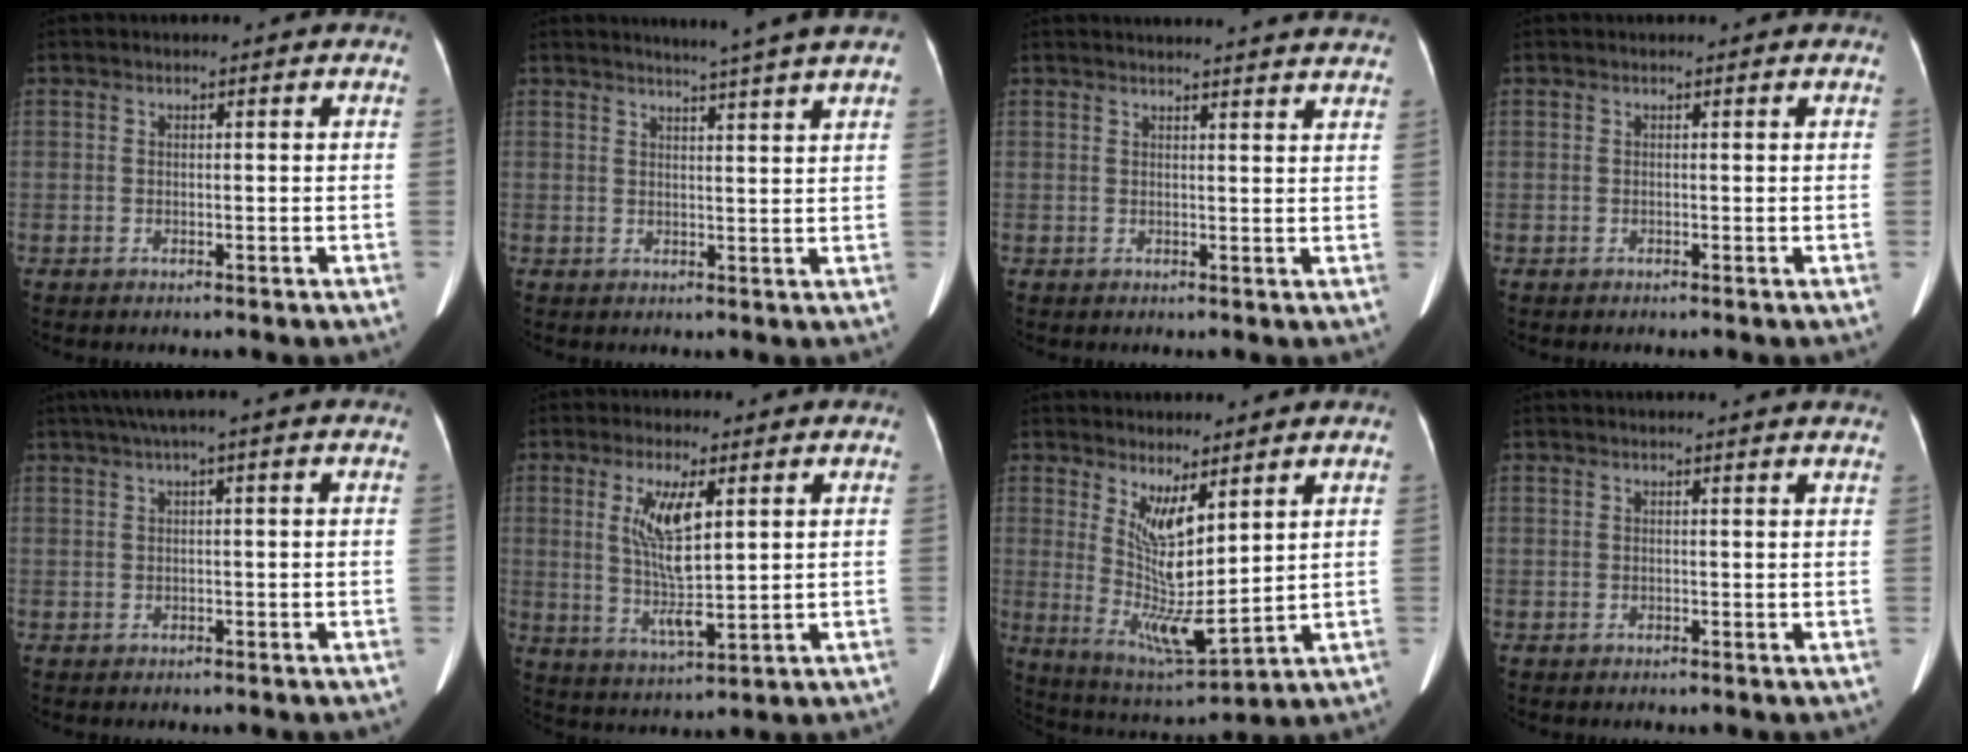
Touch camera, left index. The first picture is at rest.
{"total": 6.0, "force": [5.2, -0.9, 2.9], "torque": [-0.048, 0.005, 0.059]}
{"total": 15.6, "force": [15.0, 0.6, 4.3], "torque": [-0.051, -0.009, 0.166]}
{"total": 0.0}
{"total": 3.5, "force": [1.7, 0.0, 3.0], "torque": [-0.059, 0.025, 0.033]}
{"total": 8.5, "force": [2.2, 1.7, 8.1], "torque": [-0.162, -0.009, 0.045]}
{"total": 9.3, "force": [3.4, 1.8, 8.5], "torque": [-0.164, -0.026, 0.076]}
{"total": 6.0, "force": [5.7, 0.1, 1.8], "torque": [-0.022, 0.014, 0.048]}